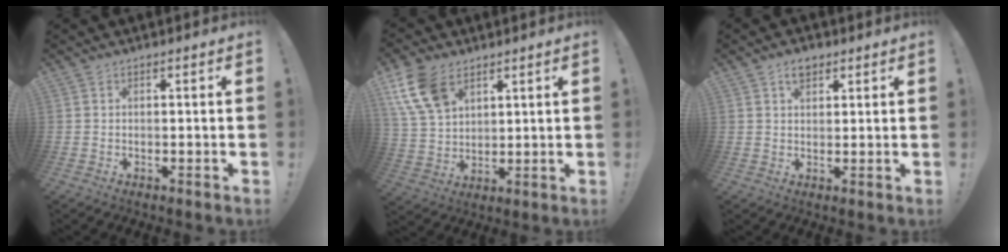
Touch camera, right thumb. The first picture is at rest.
{"total": 13.0, "force": [7.2, 8.3, 7.0], "torque": [-0.140, -0.028, 0.141]}
{"total": 4.0, "force": [2.4, 2.5, 1.8], "torque": [-0.018, -0.008, 0.042]}